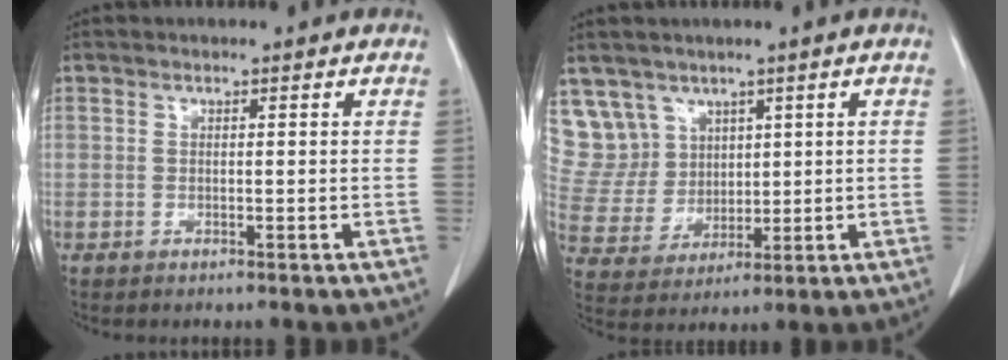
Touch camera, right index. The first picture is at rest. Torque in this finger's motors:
{"motor_torque": [-0.27, 0.51, -0.01, 0.00]}